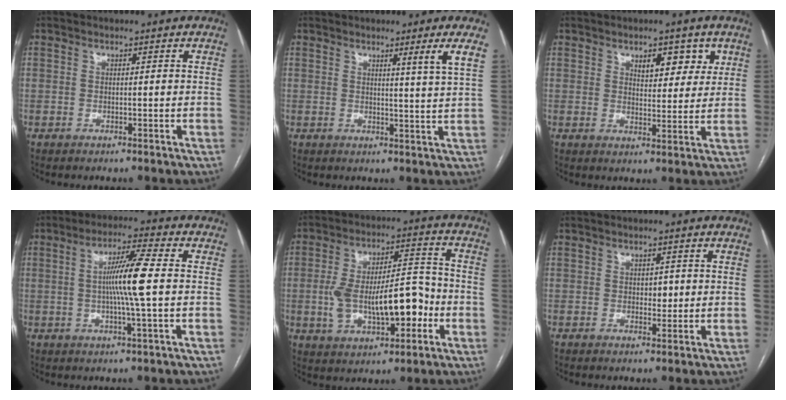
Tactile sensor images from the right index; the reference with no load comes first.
{"total": 4.0, "force": [2.2, -1.9, 2.8], "torque": [-0.043, -0.025, 0.035]}
{"total": 5.3, "force": [2.8, 2.7, 3.6], "torque": [-0.041, 0.003, 0.041]}
{"total": 8.6, "force": [0.1, -0.6, 8.6], "torque": [-0.155, 0.003, -0.003]}
{"total": 14.7, "force": [-3.0, 5.7, 13.2], "torque": [-0.229, 0.029, -0.037]}
{"total": 1.5, "force": [0.2, 1.0, 1.1], "torque": [-0.010, 0.001, 0.003]}